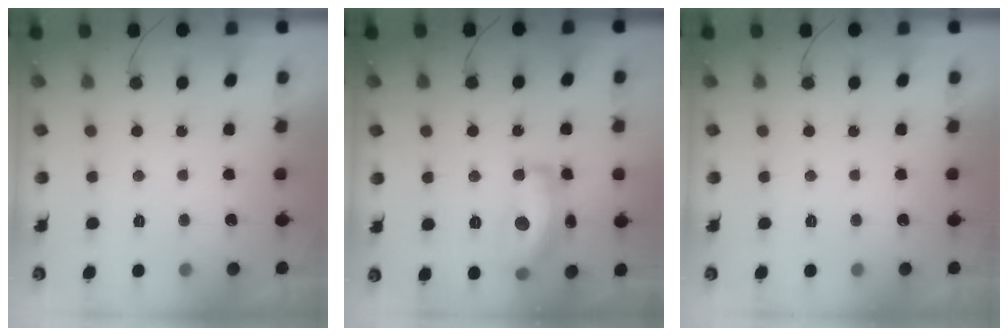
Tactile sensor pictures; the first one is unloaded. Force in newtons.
{"total": 16.0, "press": 16.0, "slide": 0.8}
{"total": 0.0}